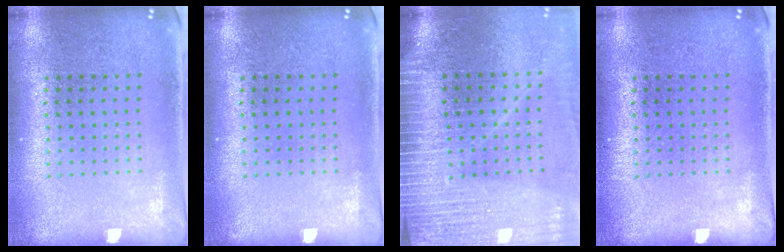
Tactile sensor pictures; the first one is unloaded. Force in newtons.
{"total": 0.0}
{"total": 3.8, "press": 3.3, "slide": 1.9}
{"total": 0.0}